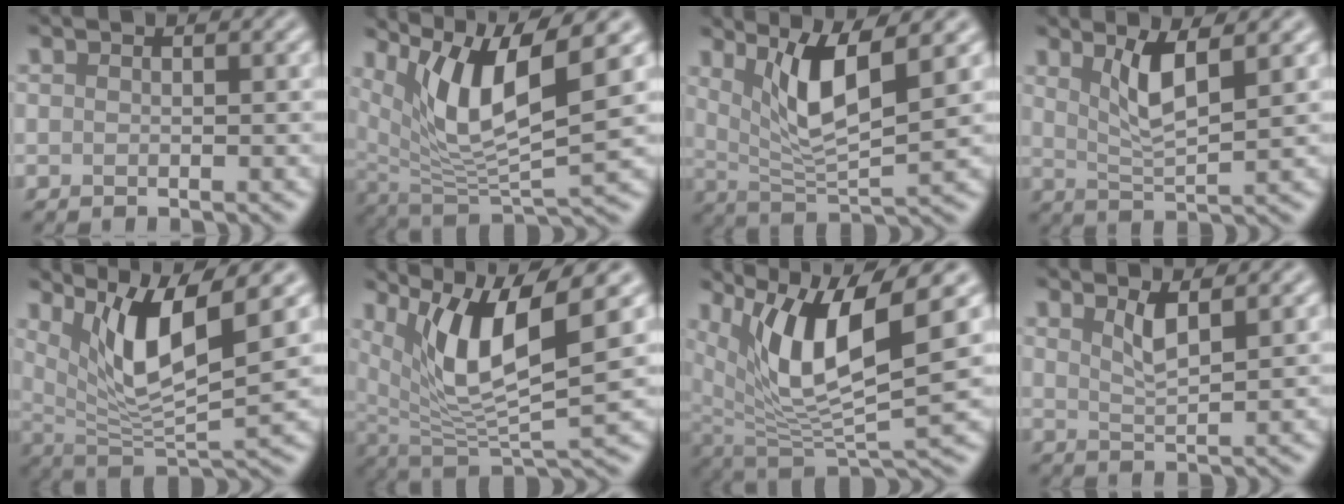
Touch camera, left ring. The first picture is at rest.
{"total": 8.8, "force": [4.0, 2.5, 7.5], "torque": [-0.143, -0.010, 0.078]}
{"total": 6.0, "force": [2.5, 1.3, 5.2], "torque": [-0.096, -0.012, 0.050]}
{"total": 3.7, "force": [1.6, 0.8, 3.2], "torque": [-0.065, -0.008, 0.034]}
{"total": 7.8, "force": [3.5, 1.9, 6.7], "torque": [-0.120, -0.015, 0.068]}
{"total": 8.8, "force": [3.6, 2.5, 7.6], "torque": [-0.145, -0.012, 0.070]}
{"total": 9.7, "force": [3.7, 3.0, 8.4], "torque": [-0.159, -0.012, 0.071]}
{"total": 2.3, "force": [1.3, 0.5, 1.8], "torque": [-0.033, -0.006, 0.024]}